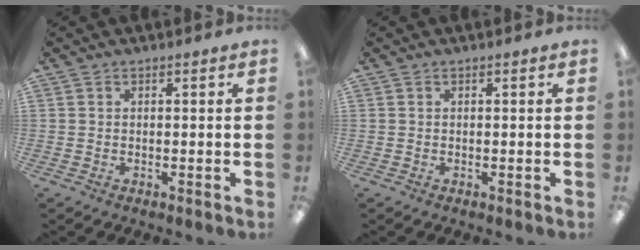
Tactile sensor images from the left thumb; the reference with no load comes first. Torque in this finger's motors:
{"motor_torque": [0.00, 0.00, -0.02, -0.02, 0.00]}